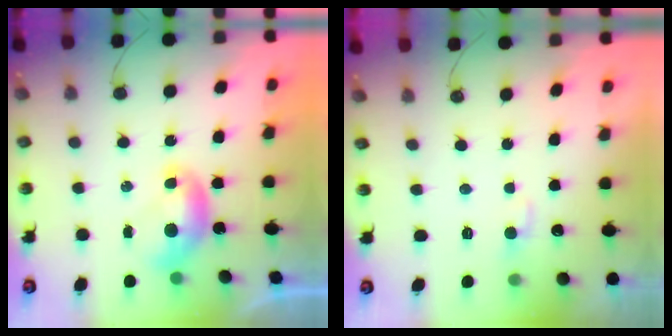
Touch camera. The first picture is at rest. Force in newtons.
{"total": 2.5, "press": 2.5, "slide": 0.6}